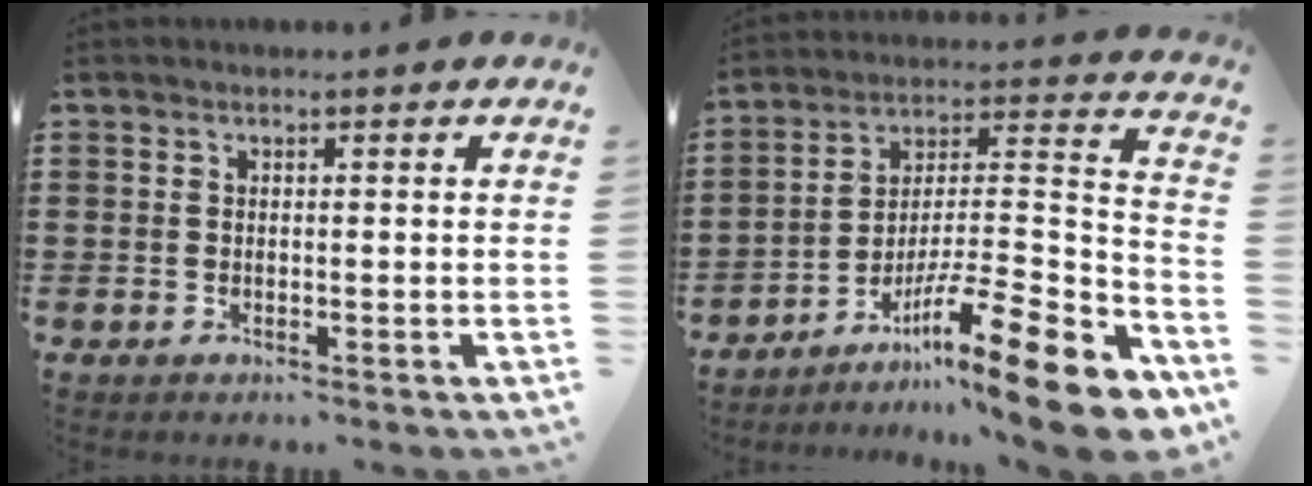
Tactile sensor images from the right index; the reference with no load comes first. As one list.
[{"total": 15.7, "force": [-10.3, 1.8, 11.7], "torque": [-0.165, 0.021, -0.181]}]